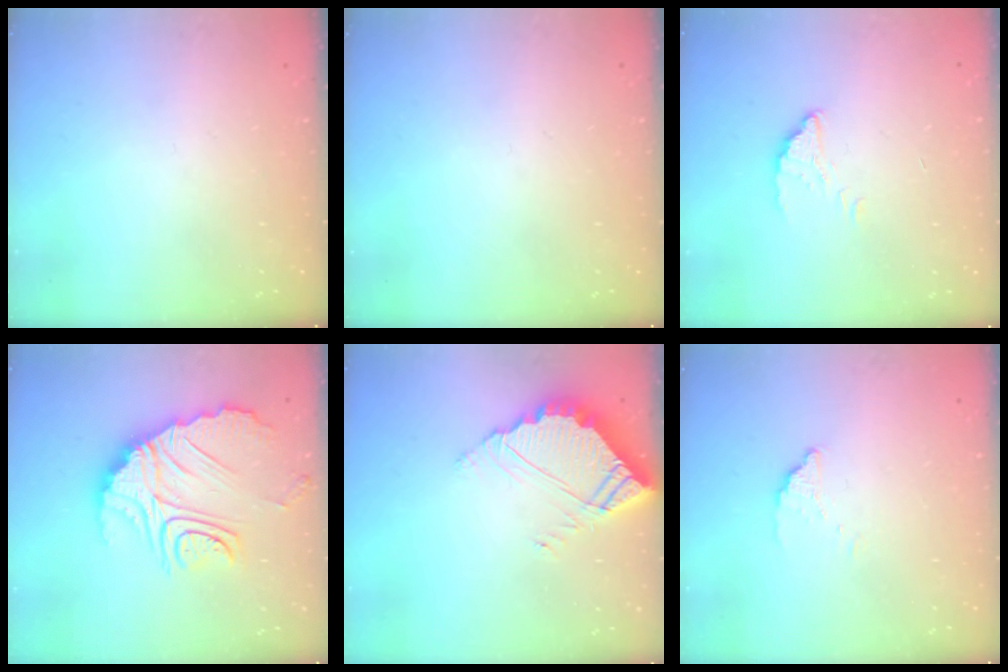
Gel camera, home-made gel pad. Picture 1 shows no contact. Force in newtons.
{"total": 0.0}
{"total": 2.1, "press": 2.1, "slide": 0.2}
{"total": 18.4, "press": 18.3, "slide": 1.8}
{"total": 7.4, "press": 7.4, "slide": 0.2}
{"total": 1.8, "press": 1.8, "slide": 0.1}